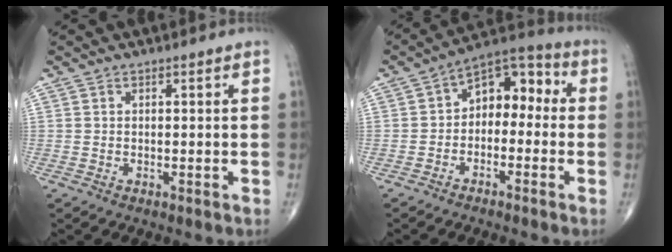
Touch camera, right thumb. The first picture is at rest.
{"total": 9.6, "force": [-0.7, 6.4, 7.1], "torque": [-0.067, 0.048, -0.032]}